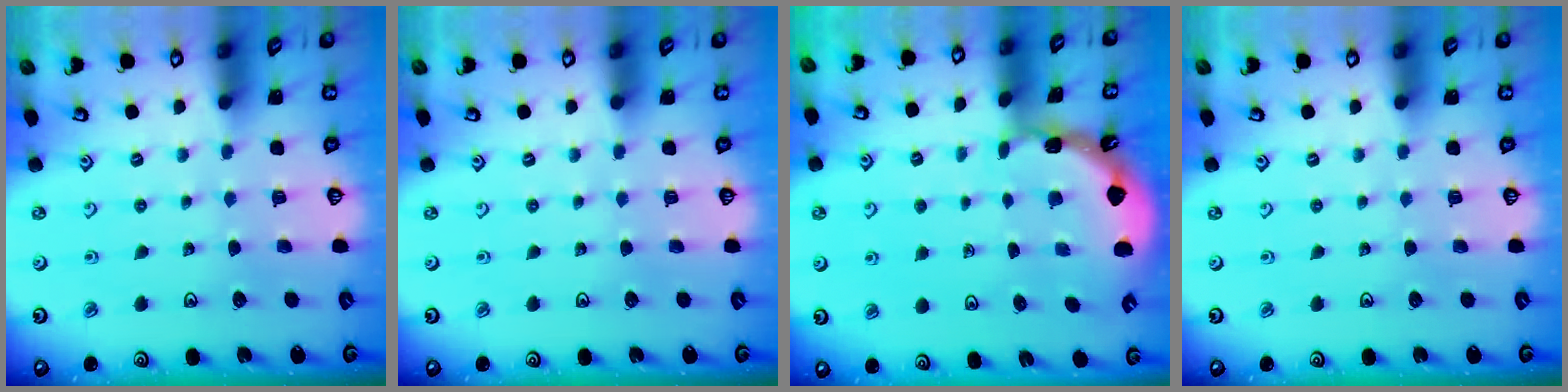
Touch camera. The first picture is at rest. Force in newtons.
{"total": 0.0}
{"total": 1.8, "press": 1.8, "slide": 0.2}
{"total": 0.0}